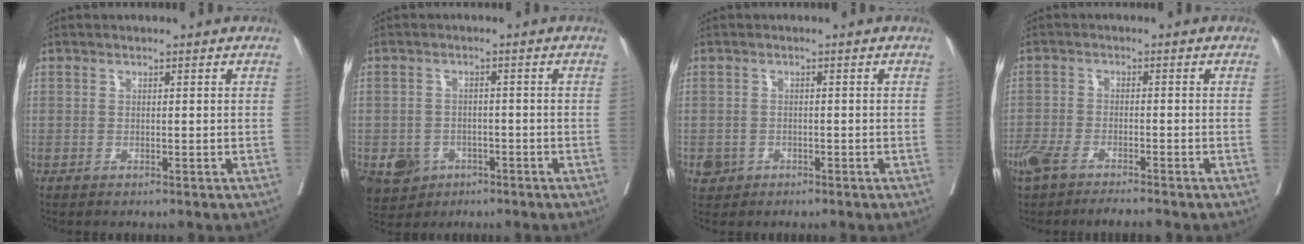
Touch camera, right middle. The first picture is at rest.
{"total": 5.5, "force": [-2.8, 4.4, 1.6], "torque": [-0.028, 0.003, -0.037]}
{"total": 2.1, "force": [-1.0, 1.9, 0.4], "torque": [-0.005, 0.006, -0.013]}
{"total": 6.7, "force": [-5.5, 1.4, 3.7], "torque": [-0.069, -0.005, -0.097]}